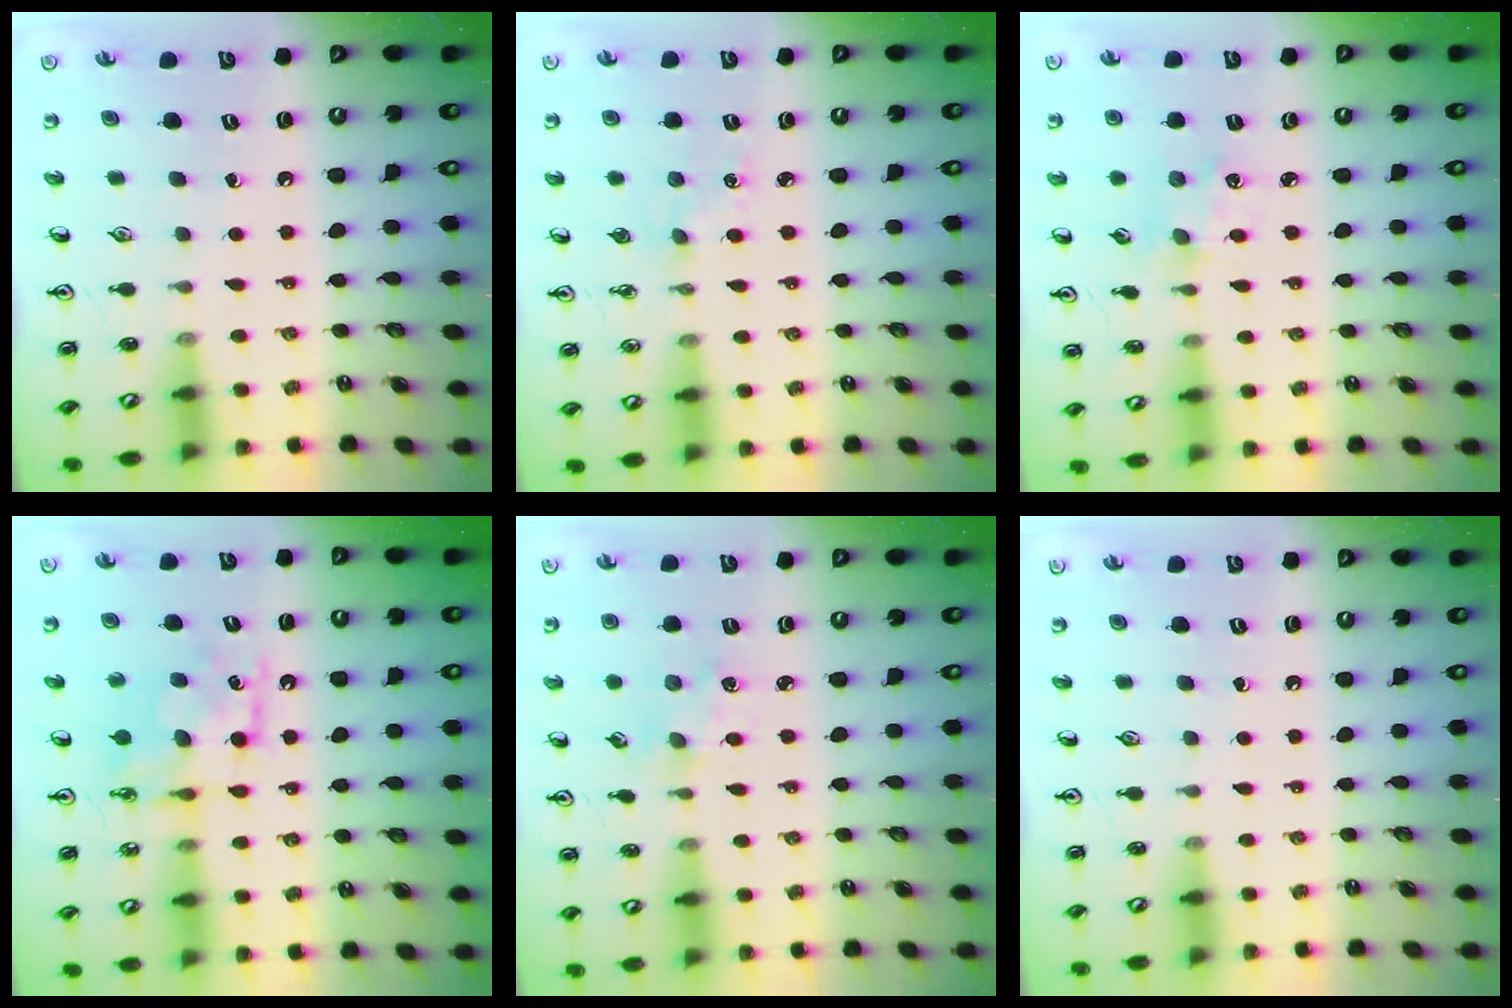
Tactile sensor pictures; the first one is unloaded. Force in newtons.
{"total": 3.6, "press": 3.5, "slide": 0.5}
{"total": 2.3, "press": 2.2, "slide": 0.4}
{"total": 7.8, "press": 7.8, "slide": 0.4}
{"total": 2.5, "press": 2.4, "slide": 0.4}
{"total": 0.0}